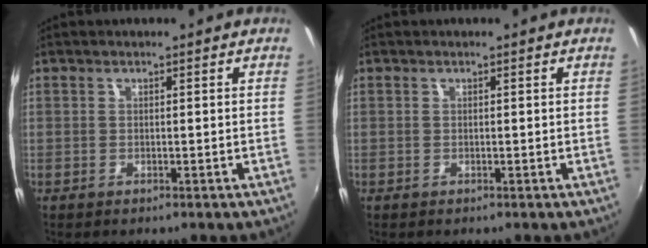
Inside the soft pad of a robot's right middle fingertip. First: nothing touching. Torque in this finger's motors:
{"motor_torque": [0.00, 0.00, 0.01, 0.00]}